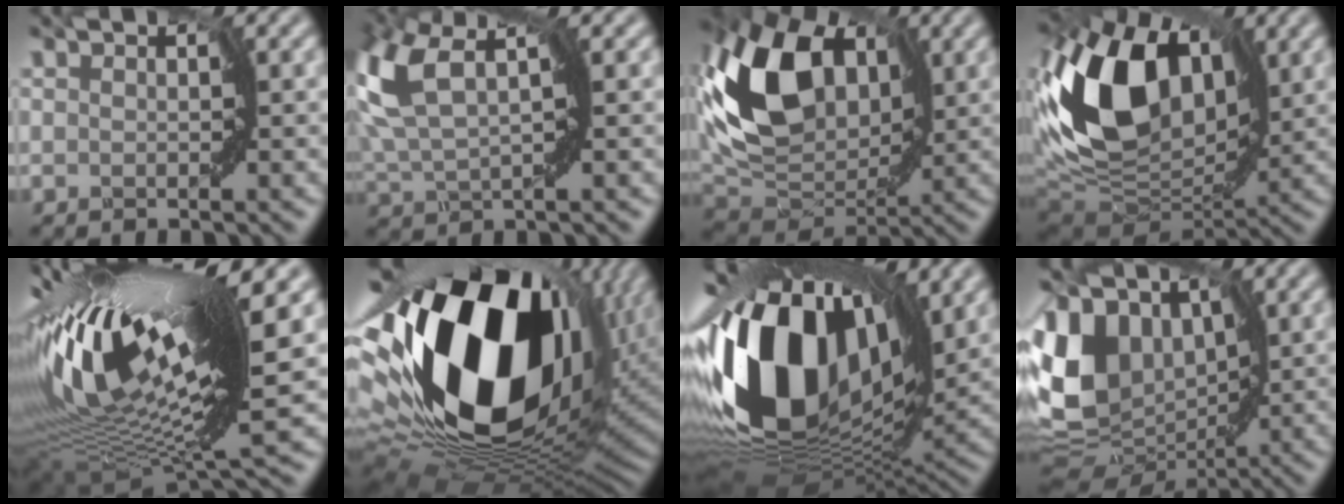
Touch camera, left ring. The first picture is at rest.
{"total": 6.7, "force": [2.5, 2.6, 5.6], "torque": [-0.162, 0.015, 0.060]}
{"total": 11.0, "force": [2.4, 7.0, 8.2], "torque": [-0.180, 0.011, 0.046]}
{"total": 12.4, "force": [2.3, 7.8, 9.4], "torque": [-0.197, 0.012, 0.039]}
{"total": 16.4, "force": [5.2, 4.1, 15.0], "torque": [-0.302, 0.011, 0.100]}
{"total": 19.8, "force": [5.3, 11.6, 15.1], "torque": [-0.323, -0.016, 0.111]}
{"total": 16.0, "force": [3.3, 9.7, 12.2], "torque": [-0.269, 0.014, 0.053]}
{"total": 10.9, "force": [2.0, 7.7, 7.4], "torque": [-0.178, -0.001, 0.043]}